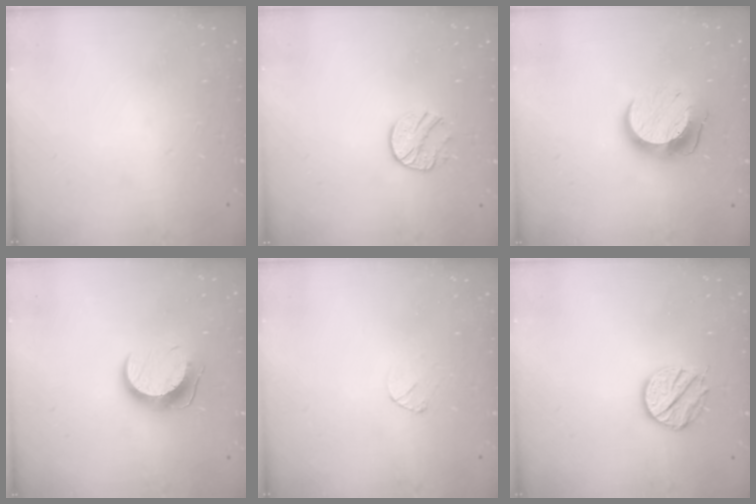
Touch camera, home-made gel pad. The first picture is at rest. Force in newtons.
{"total": 8.7, "press": 8.7, "slide": 0.5}
{"total": 10.9, "press": 10.9, "slide": 0.1}
{"total": 10.1, "press": 10.1, "slide": 0.4}
{"total": 3.6, "press": 3.6, "slide": 0.2}
{"total": 10.1, "press": 10.1, "slide": 0.5}